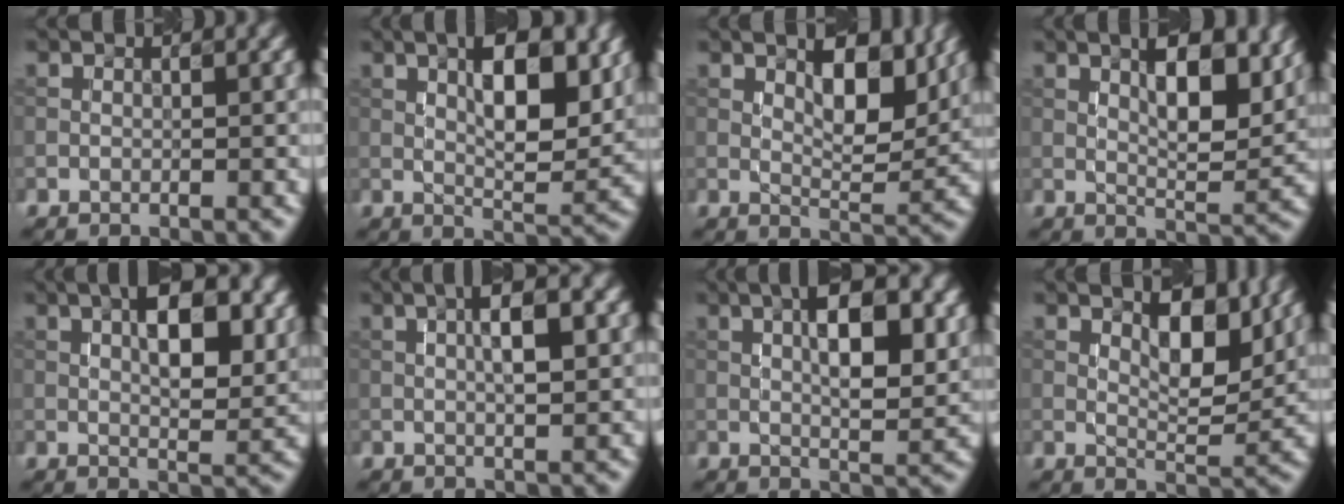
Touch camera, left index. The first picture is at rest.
{"total": 7.5, "force": [2.2, 2.6, 6.7], "torque": [-0.094, 0.004, 0.037]}
{"total": 5.6, "force": [2.4, 2.2, 4.5], "torque": [-0.066, -0.003, 0.038]}
{"total": 6.9, "force": [2.7, 2.3, 5.9], "torque": [-0.082, 0.001, 0.046]}
{"total": 7.9, "force": [2.4, 3.2, 6.8], "torque": [-0.089, 0.014, 0.032]}
{"total": 4.5, "force": [1.1, 1.0, 4.3], "torque": [-0.073, 0.009, 0.018]}
{"total": 7.6, "force": [1.9, 2.7, 6.9], "torque": [-0.096, 0.010, 0.028]}
{"total": 5.0, "force": [2.3, 1.9, 4.1], "torque": [-0.064, -0.005, 0.036]}